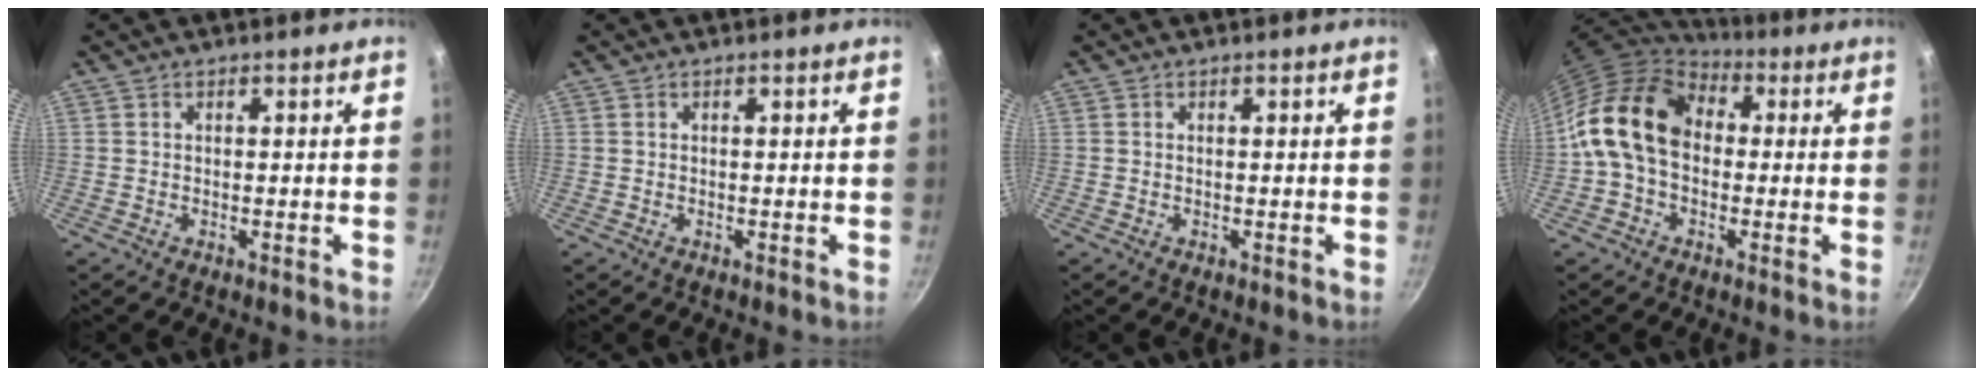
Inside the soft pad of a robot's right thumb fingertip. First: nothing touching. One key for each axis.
{"total": 0.0}
{"total": 0.0}
{"total": 15.6, "fx": 0.7, "fy": 11.3, "fz": 10.6, "tx": -0.167, "ty": 0.033, "tz": -0.005}